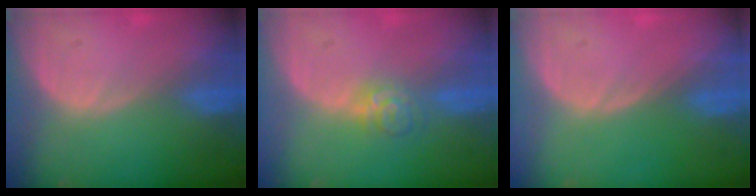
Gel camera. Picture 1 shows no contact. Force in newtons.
{"total": 3.6, "press": 3.5, "slide": 0.5}
{"total": 0.0}